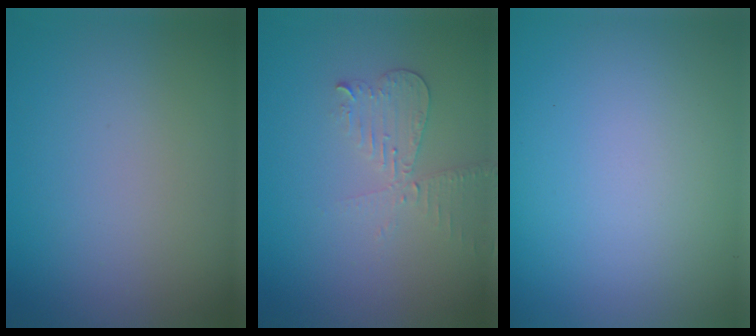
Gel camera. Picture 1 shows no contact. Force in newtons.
{"total": 2.6, "press": 2.5, "slide": 0.6}
{"total": 0.0}